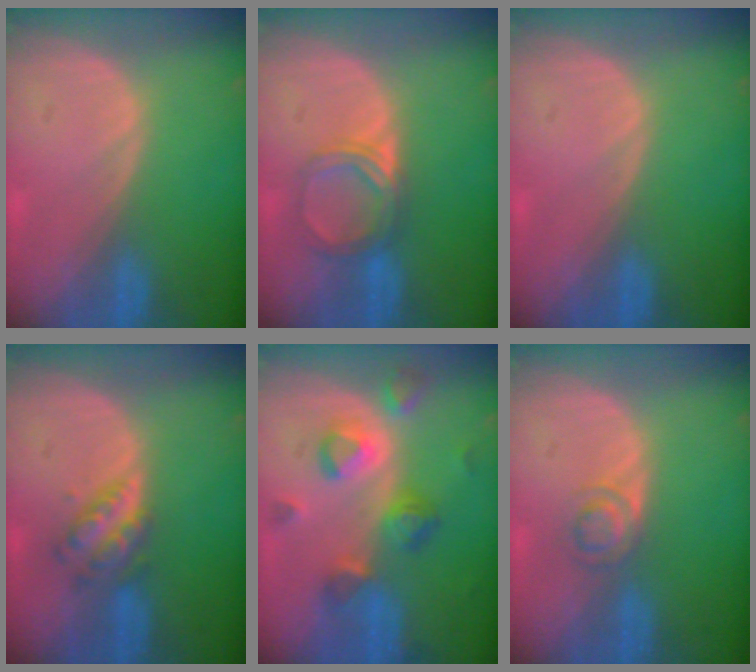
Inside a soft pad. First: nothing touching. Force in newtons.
{"total": 5.0, "press": 4.6, "slide": 1.8}
{"total": 0.0}
{"total": 4.6, "press": 4.6, "slide": 0.5}
{"total": 7.6, "press": 7.5, "slide": 1.6}
{"total": 3.0, "press": 2.9, "slide": 0.2}